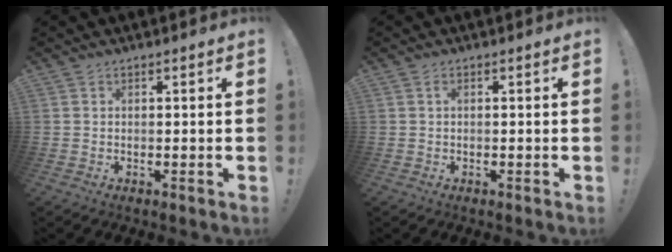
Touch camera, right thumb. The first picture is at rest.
{"total": 0.9, "force": [0.1, 0.2, 0.8], "torque": [-0.019, 0.004, 0.000]}